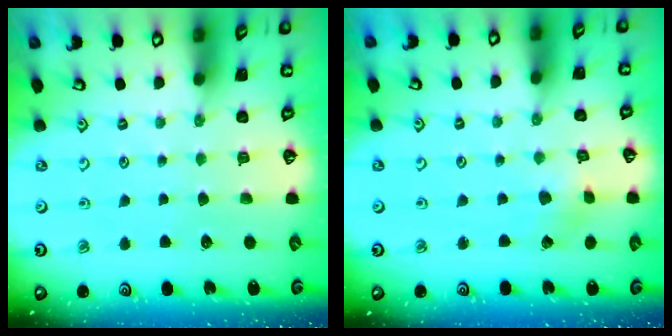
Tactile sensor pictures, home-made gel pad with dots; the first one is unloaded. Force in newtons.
{"total": 2.2, "press": 2.2, "slide": 0.3}